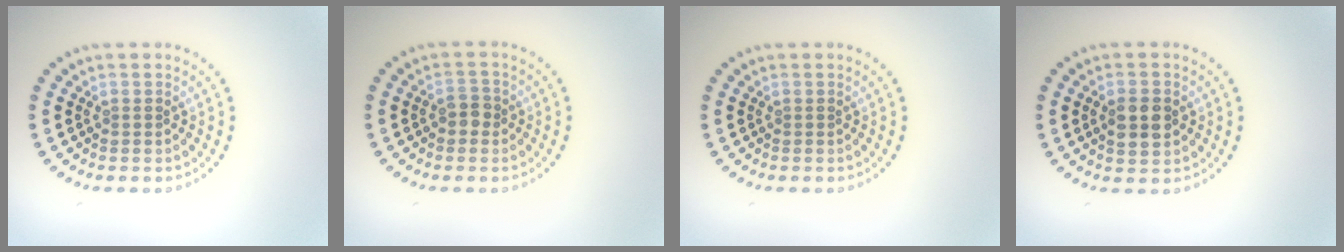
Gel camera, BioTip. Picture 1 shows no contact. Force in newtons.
{"total": 1.6, "press": 1.5, "slide": 0.5}
{"total": 0.0}
{"total": 3.2, "press": 3.2, "slide": 0.2}